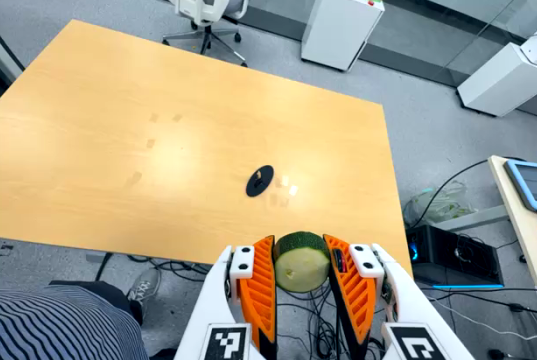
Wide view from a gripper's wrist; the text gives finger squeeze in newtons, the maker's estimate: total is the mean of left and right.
{"total": 12.4, "left": 12.1, "right": 12.8}